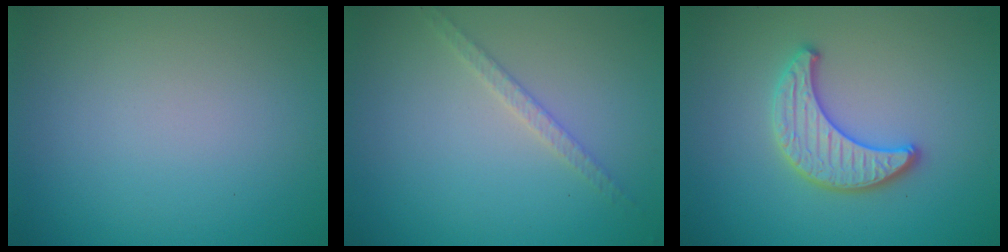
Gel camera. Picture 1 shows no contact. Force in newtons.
{"total": 1.7, "press": 1.7, "slide": 0.2}
{"total": 3.3, "press": 3.3, "slide": 0.4}